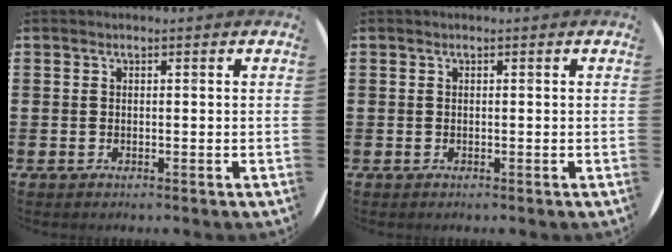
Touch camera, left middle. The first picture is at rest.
{"total": 0.0}